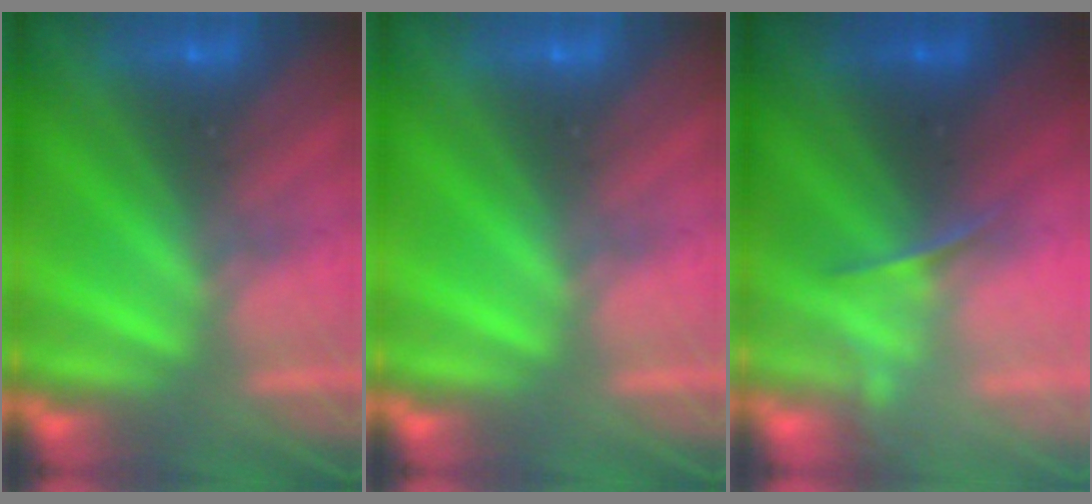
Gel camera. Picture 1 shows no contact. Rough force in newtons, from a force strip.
{"total": 0.0}
{"total": 1.9}